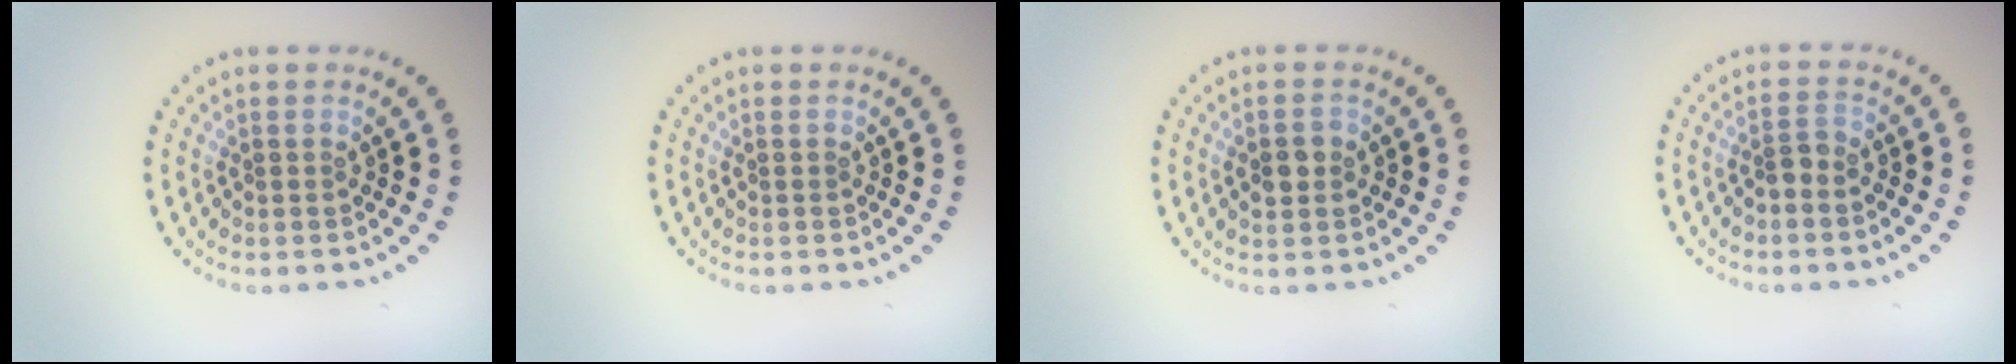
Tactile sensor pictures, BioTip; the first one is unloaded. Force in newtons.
{"total": 0.0}
{"total": 1.7, "press": 1.7, "slide": 0.2}
{"total": 1.5, "press": 1.2, "slide": 0.9}